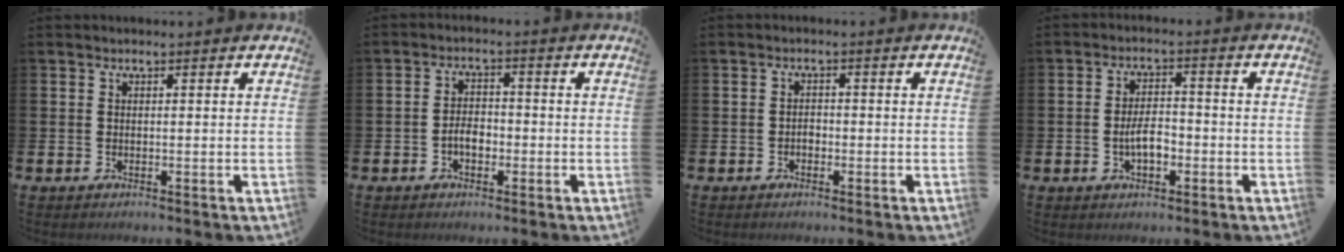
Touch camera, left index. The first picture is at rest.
{"total": 2.9, "force": [-1.0, 1.7, 2.0], "torque": [-0.033, 0.005, -0.022]}
{"total": 1.2, "force": [-0.6, 0.9, 0.5], "torque": [-0.006, 0.000, -0.014]}
{"total": 4.0, "force": [-1.1, 1.9, 3.4], "torque": [-0.046, 0.002, -0.024]}